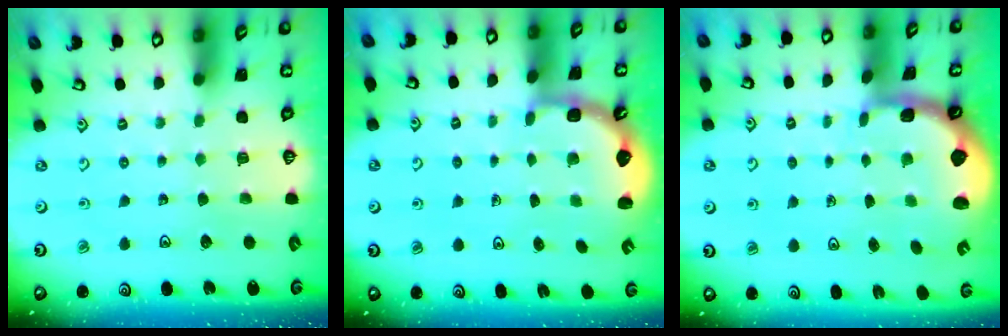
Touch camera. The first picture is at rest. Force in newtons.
{"total": 2.3, "press": 1.8, "slide": 1.3}
{"total": 2.3, "press": 1.3, "slide": 1.8}